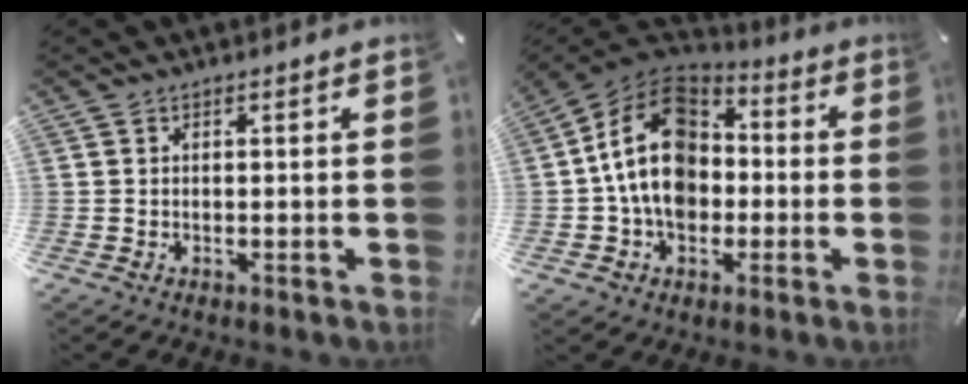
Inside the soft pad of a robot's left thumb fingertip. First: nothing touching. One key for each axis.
{"total": 16.3, "fx": -0.9, "fy": 12.8, "fz": 10.0, "tx": -0.214, "ty": 0.016, "tz": -0.021}